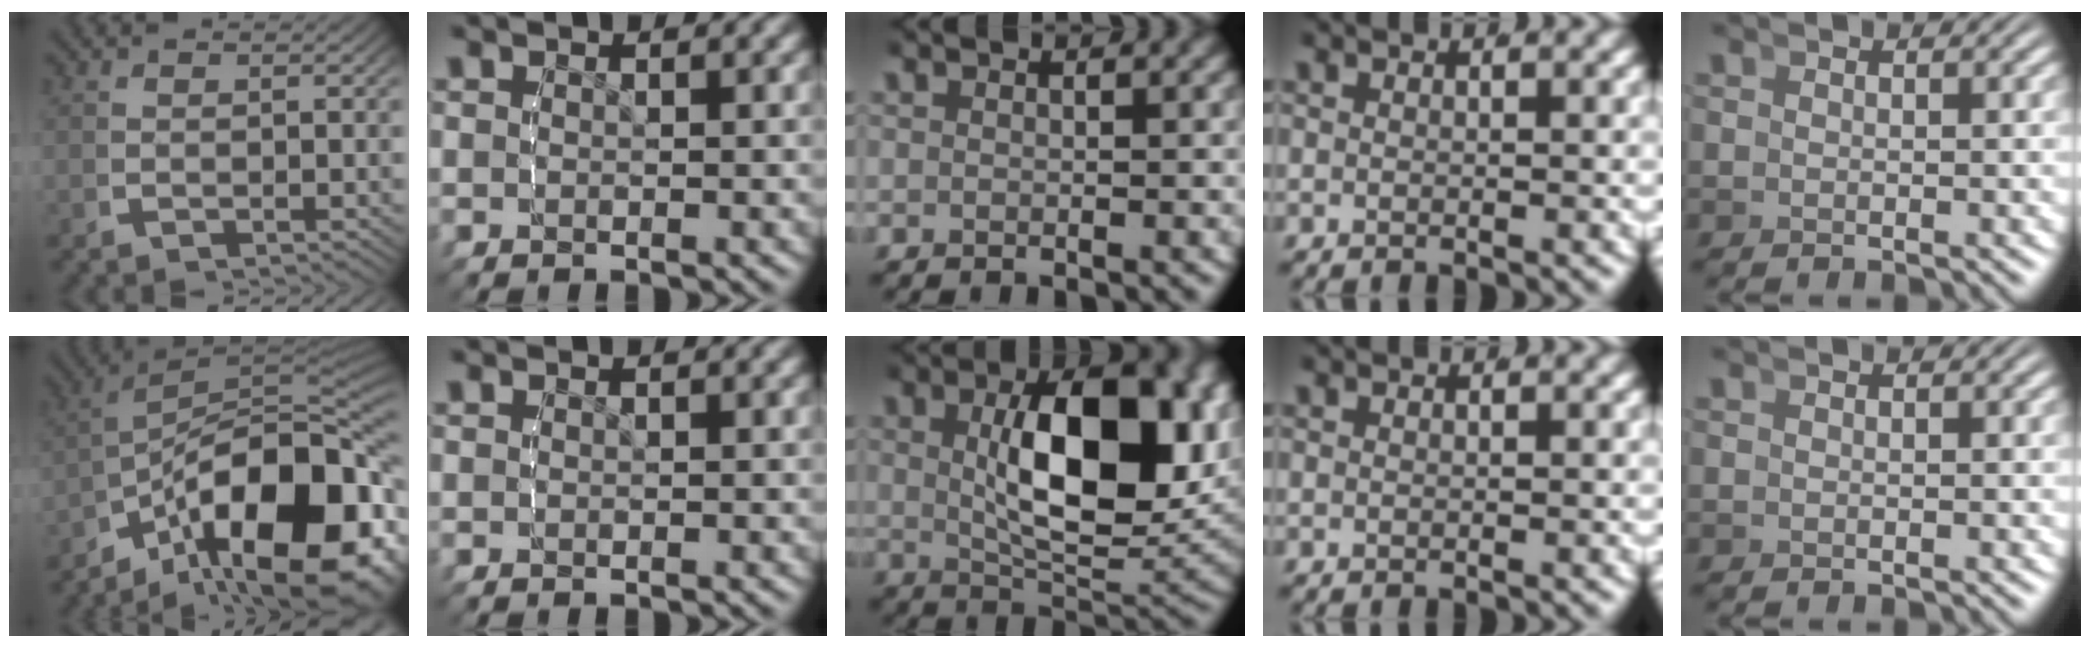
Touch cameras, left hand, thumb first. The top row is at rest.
{"thumb": {"total": 21.5, "force": [-4.1, 12.7, 16.8], "torque": [-0.240, -0.057, -0.043]}, "middle": {"total": 12.0, "force": [2.0, 5.4, 10.6], "torque": [-0.157, -0.007, 0.032]}}